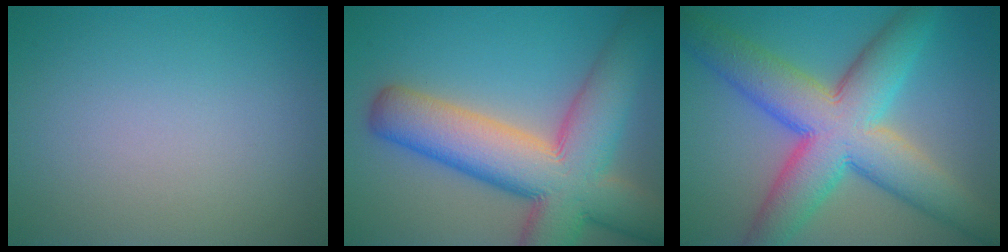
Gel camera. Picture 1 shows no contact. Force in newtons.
{"total": 12.9, "press": 12.9, "slide": 0.6}
{"total": 11.1, "press": 11.1, "slide": 0.3}